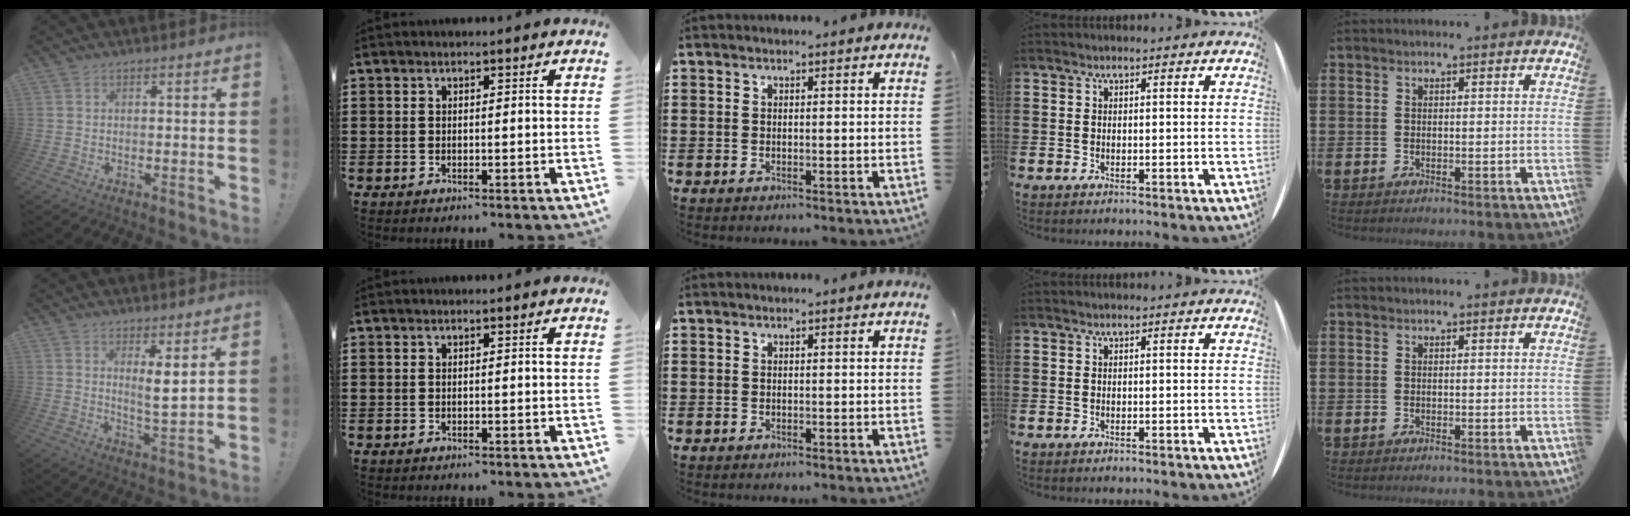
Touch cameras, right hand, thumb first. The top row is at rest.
{"thumb": {"total": 5.6, "force": [2.9, 0.6, 4.8], "torque": [-0.071, -0.024, 0.046]}}